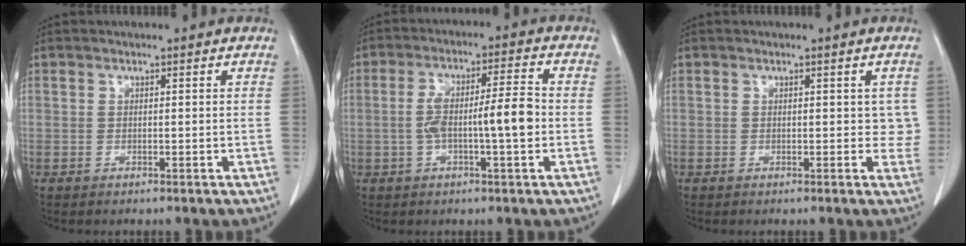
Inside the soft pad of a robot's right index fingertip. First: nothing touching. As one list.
[{"total": 8.3, "force": [-1.3, 0.9, 8.1], "torque": [-0.152, 0.018, -0.023]}, {"total": 2.2, "force": [0.3, 1.7, 1.4], "torque": [-0.001, 0.008, 0.001]}]